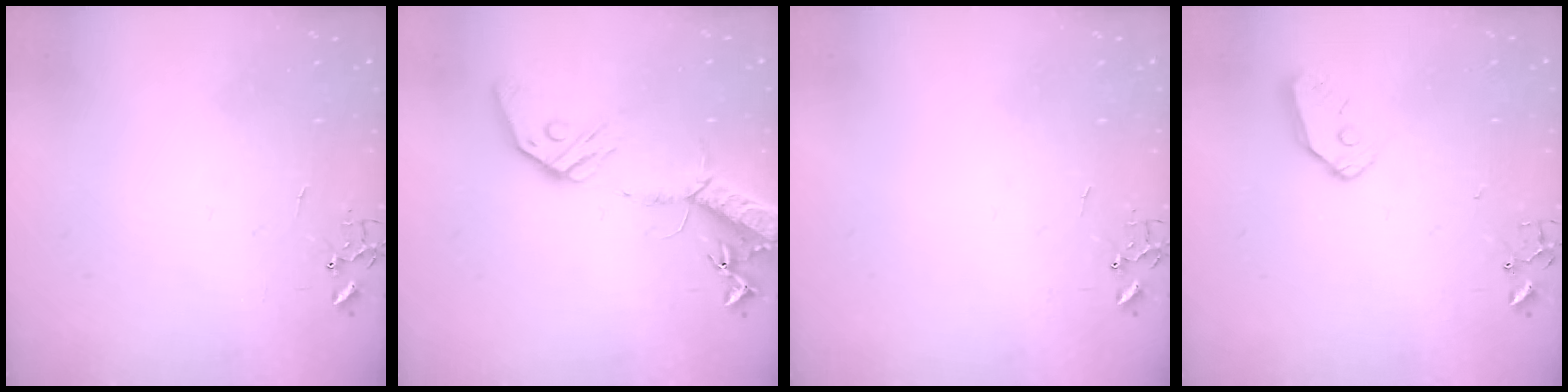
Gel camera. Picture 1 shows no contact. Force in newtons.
{"total": 16.0, "press": 15.7, "slide": 3.0}
{"total": 0.0}
{"total": 9.0, "press": 8.9, "slide": 0.9}